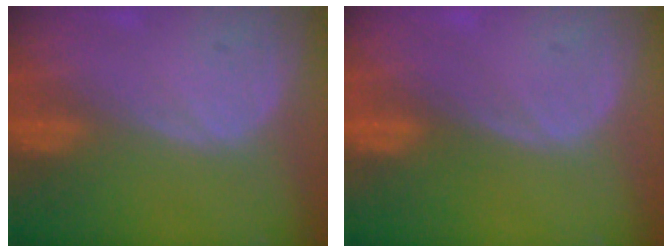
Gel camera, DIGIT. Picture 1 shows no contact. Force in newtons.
{"total": 0.0}